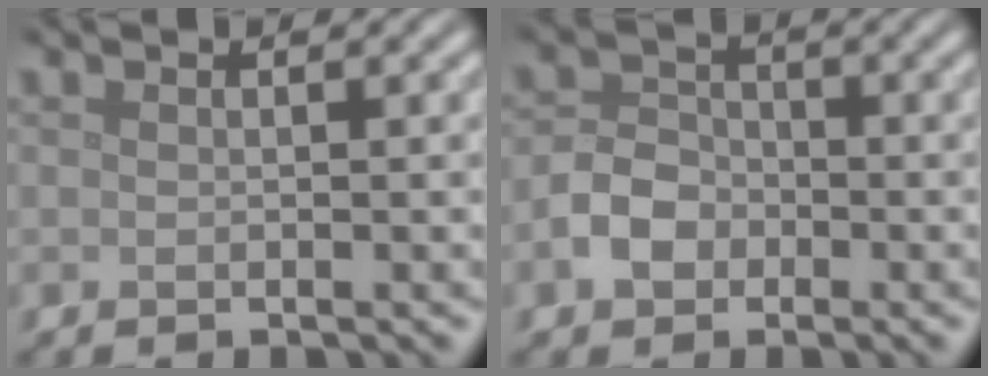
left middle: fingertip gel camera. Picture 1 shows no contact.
{"total": 3.3, "force": [-1.4, 2.4, 1.6], "torque": [-0.031, 0.005, -0.032]}